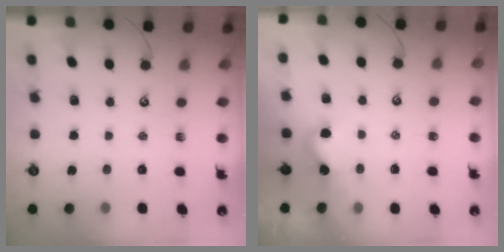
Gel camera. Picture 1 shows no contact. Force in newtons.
{"total": 3.8, "press": 3.8, "slide": 0.3}